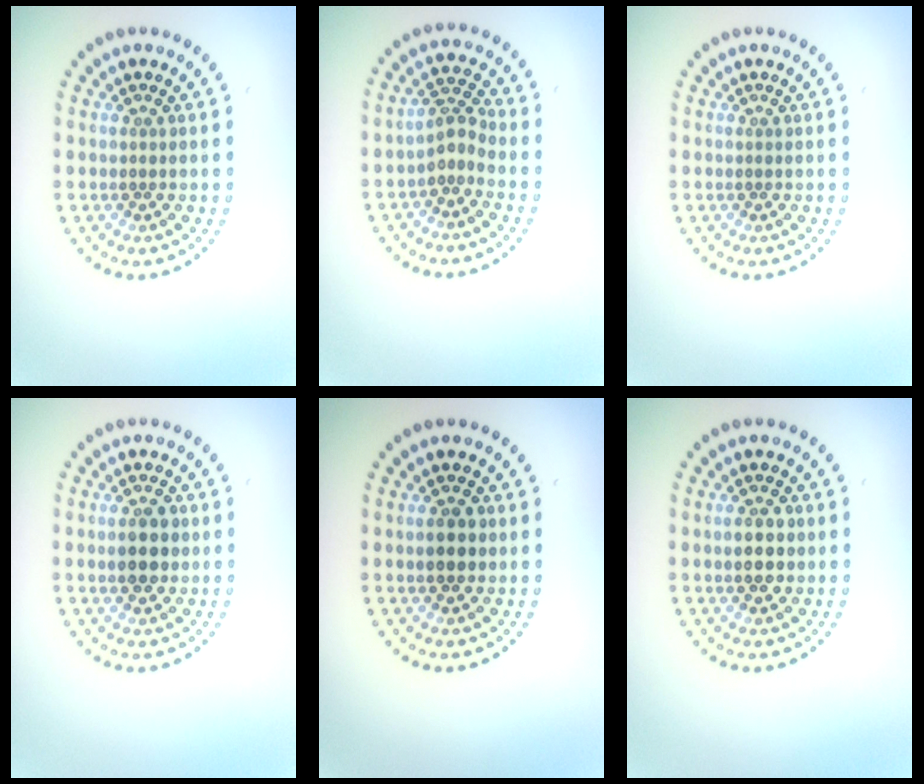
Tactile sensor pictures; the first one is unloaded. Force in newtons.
{"total": 2.3, "press": 1.7, "slide": 1.5}
{"total": 0.0}
{"total": 2.8, "press": 2.7, "slide": 0.2}
{"total": 2.4, "press": 2.4, "slide": 0.1}
{"total": 2.8, "press": 2.8, "slide": 0.2}